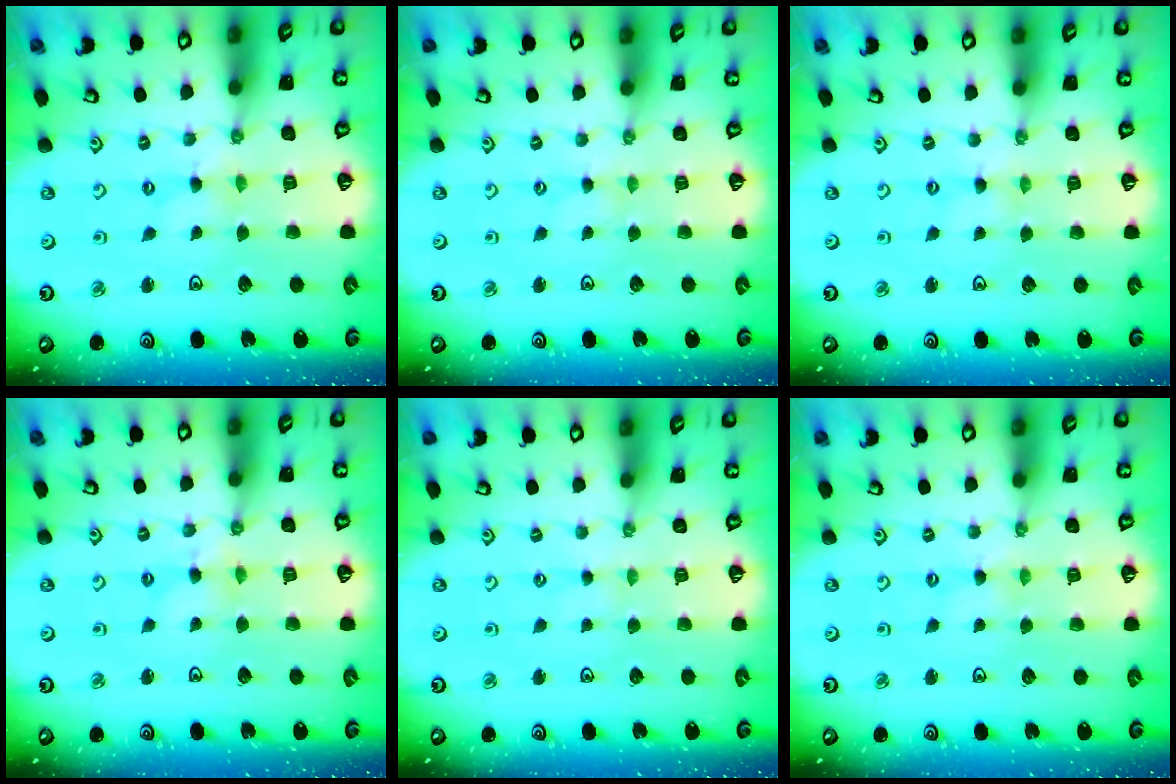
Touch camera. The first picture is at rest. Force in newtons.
{"total": 0.0}
{"total": 0.0}
{"total": 2.6, "press": 2.6, "slide": 0.3}
{"total": 0.0}
{"total": 0.8, "press": 0.8, "slide": 0.1}